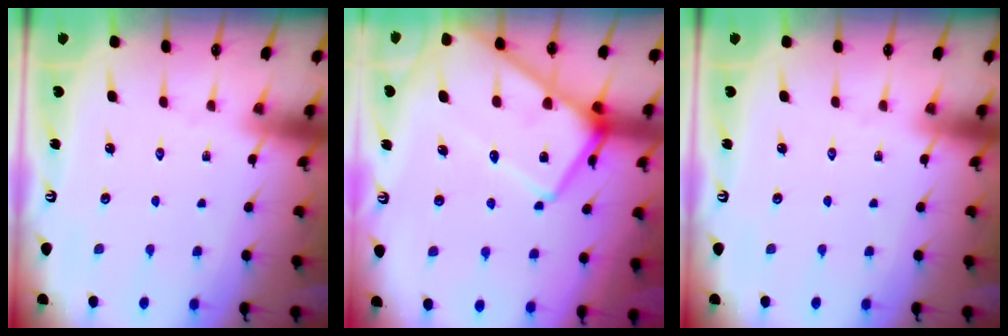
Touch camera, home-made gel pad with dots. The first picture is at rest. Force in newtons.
{"total": 17.3, "press": 17.2, "slide": 2.0}
{"total": 0.0}